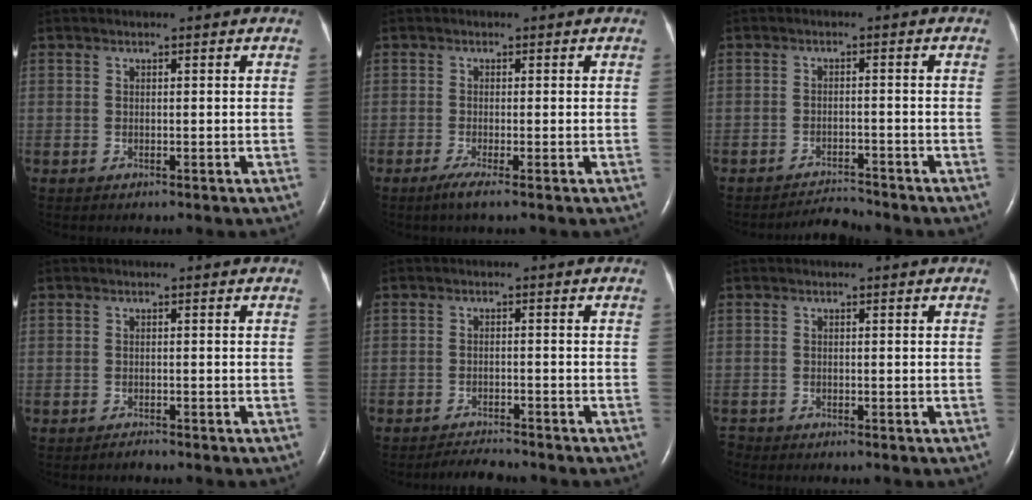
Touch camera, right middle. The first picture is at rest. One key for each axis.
{"total": 2.0, "fx": -1.2, "fy": -0.3, "fz": 1.6, "tx": -0.035, "ty": -0.009, "tz": -0.028}
{"total": 3.1, "fx": -3.0, "fy": -0.4, "fz": -0.3, "tx": -0.001, "ty": -0.016, "tz": -0.047}
{"total": 0.7, "fx": -0.7, "fy": -0.1, "fz": 0.1, "tx": -0.003, "ty": -0.002, "tz": -0.011}
{"total": 3.0, "fx": -3.0, "fy": -0.1, "fz": 0.3, "tx": -0.012, "ty": -0.016, "tz": -0.050}
{"total": 0.8, "fx": -0.7, "fy": 0.0, "fz": -0.1, "tx": 0.001, "ty": -0.005, "tz": -0.014}